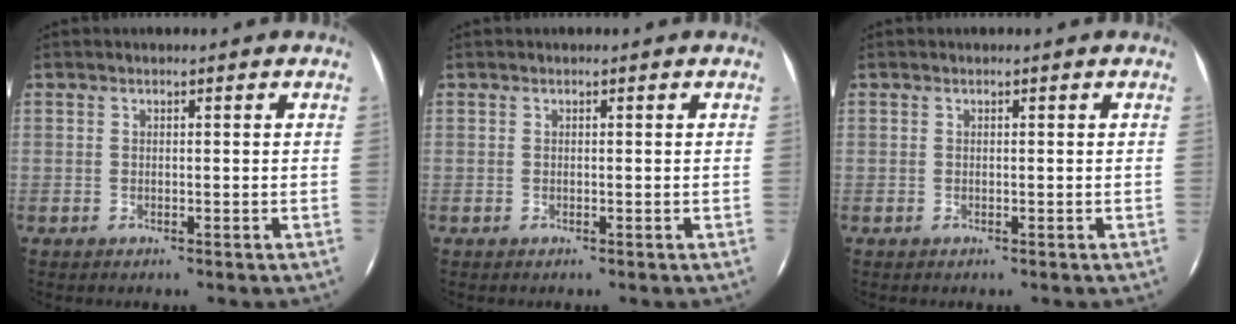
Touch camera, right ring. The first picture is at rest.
{"total": 0.0}
{"total": 0.0}